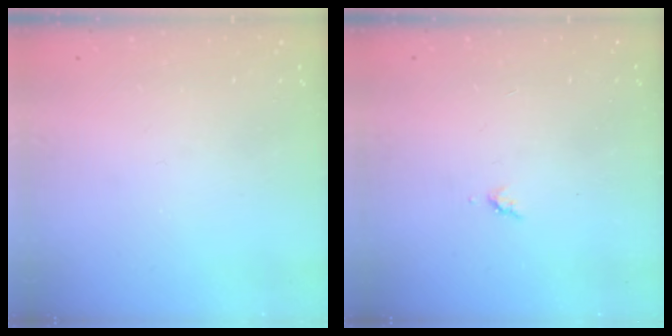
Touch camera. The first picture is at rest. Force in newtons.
{"total": 3.0, "press": 2.9, "slide": 0.5}